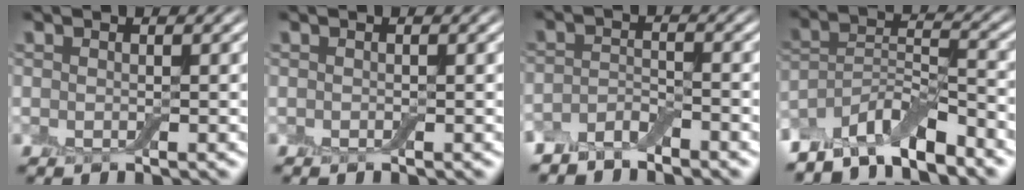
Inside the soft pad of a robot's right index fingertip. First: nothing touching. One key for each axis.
{"total": 0.0}
{"total": 2.4, "fx": -2.2, "fy": 0.7, "fz": 0.8, "tx": -0.020, "ty": 0.006, "tz": -0.049}
{"total": 6.7, "fx": -5.6, "fy": 1.9, "fz": 3.1, "tx": -0.051, "ty": 0.005, "tz": -0.108}